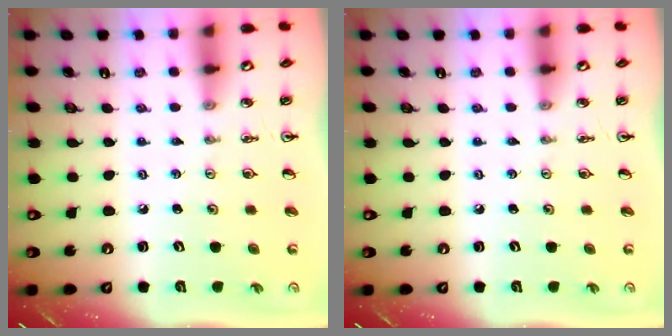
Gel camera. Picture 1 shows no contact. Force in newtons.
{"total": 0.0}